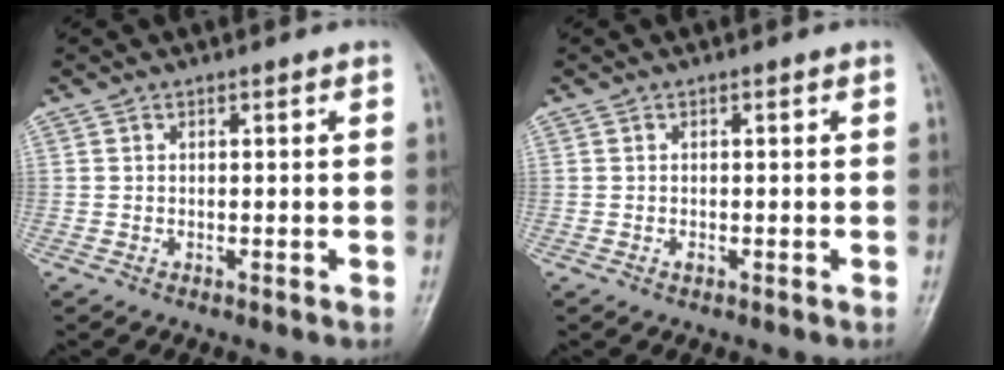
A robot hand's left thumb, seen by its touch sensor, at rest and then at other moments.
{"total": 0.8, "force": [-0.2, 0.5, 0.6], "torque": [-0.008, 0.001, -0.005]}